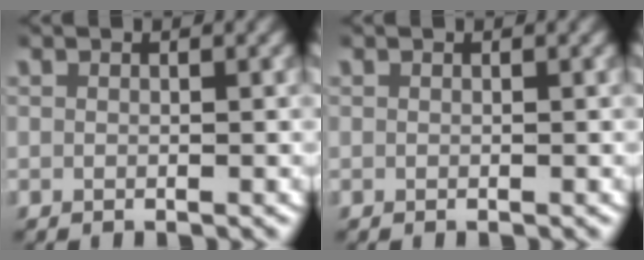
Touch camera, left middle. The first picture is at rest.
{"total": 0.0}